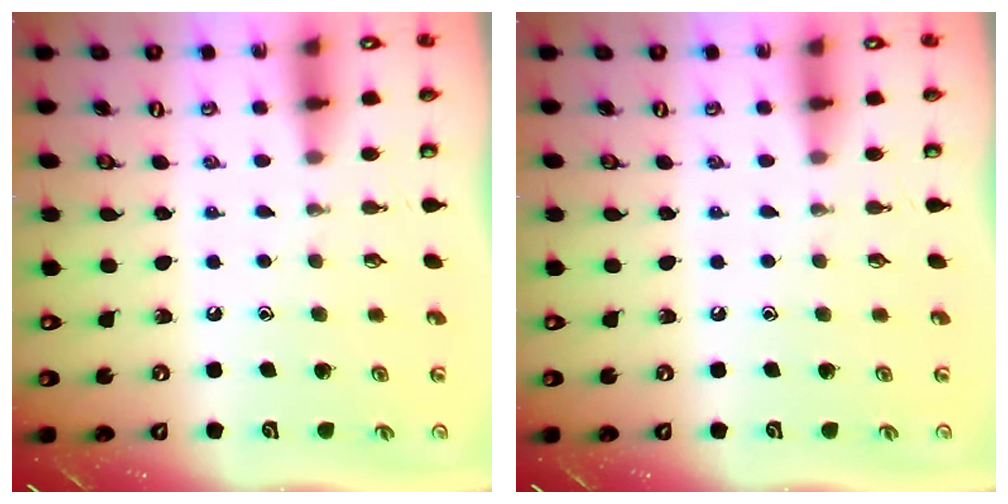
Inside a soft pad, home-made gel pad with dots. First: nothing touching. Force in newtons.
{"total": 0.0}